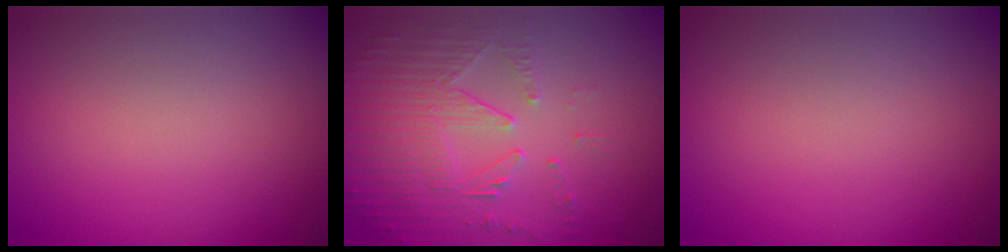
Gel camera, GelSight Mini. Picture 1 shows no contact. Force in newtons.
{"total": 5.6, "press": 3.7, "slide": 4.2}
{"total": 0.0}